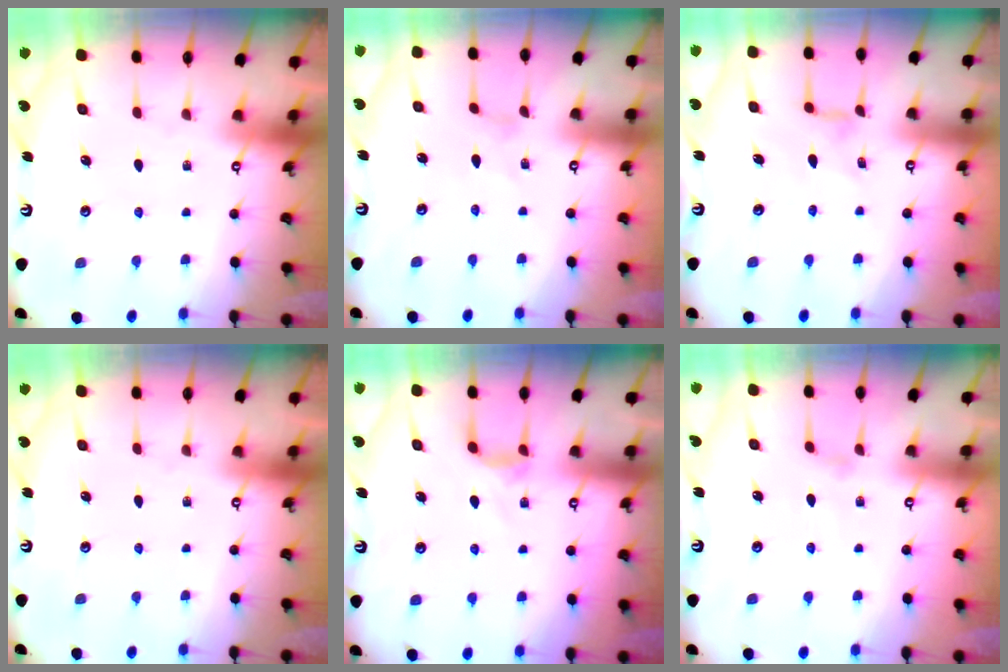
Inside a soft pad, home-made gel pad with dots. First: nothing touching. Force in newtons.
{"total": 0.0}
{"total": 2.1, "press": 2.1, "slide": 0.5}
{"total": 0.0}
{"total": 2.9, "press": 2.9, "slide": 0.4}
{"total": 0.8, "press": 0.7, "slide": 0.3}